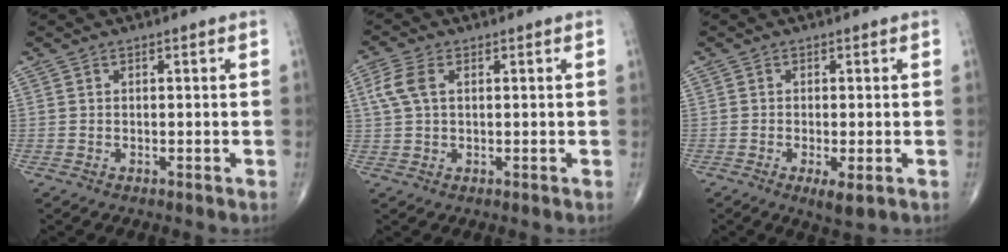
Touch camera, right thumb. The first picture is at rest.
{"total": 4.9, "force": [1.3, 2.7, 3.8], "torque": [-0.101, 0.014, 0.025]}
{"total": 3.5, "force": [-1.3, 0.8, 3.1], "torque": [-0.053, -0.010, -0.023]}